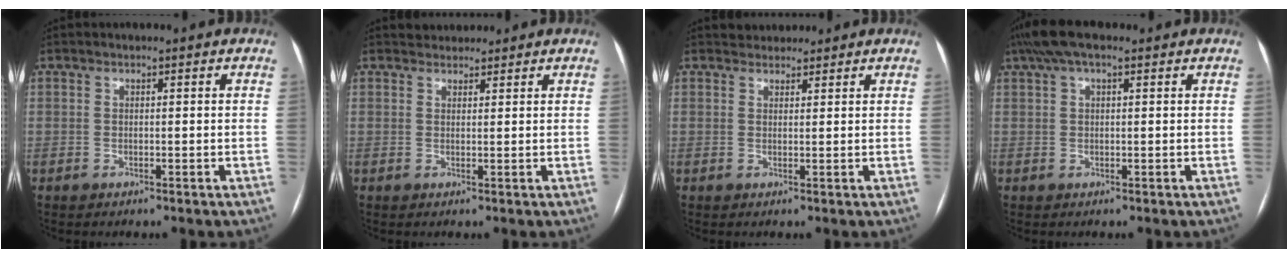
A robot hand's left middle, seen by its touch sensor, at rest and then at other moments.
{"total": 2.2, "force": [2.1, 0.8, -0.1], "torque": [0.003, 0.016, 0.032]}
{"total": 2.4, "force": [2.2, 0.9, -0.1], "torque": [0.004, 0.016, 0.035]}
{"total": 5.8, "force": [3.7, 1.9, 4.1], "torque": [-0.087, 0.043, 0.065]}